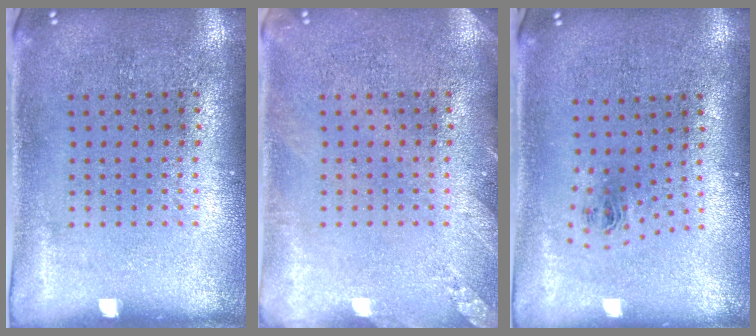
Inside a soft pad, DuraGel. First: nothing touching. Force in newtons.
{"total": 1.4, "press": 1.4, "slide": 0.2}
{"total": 0.9, "press": 0.4, "slide": 0.8}